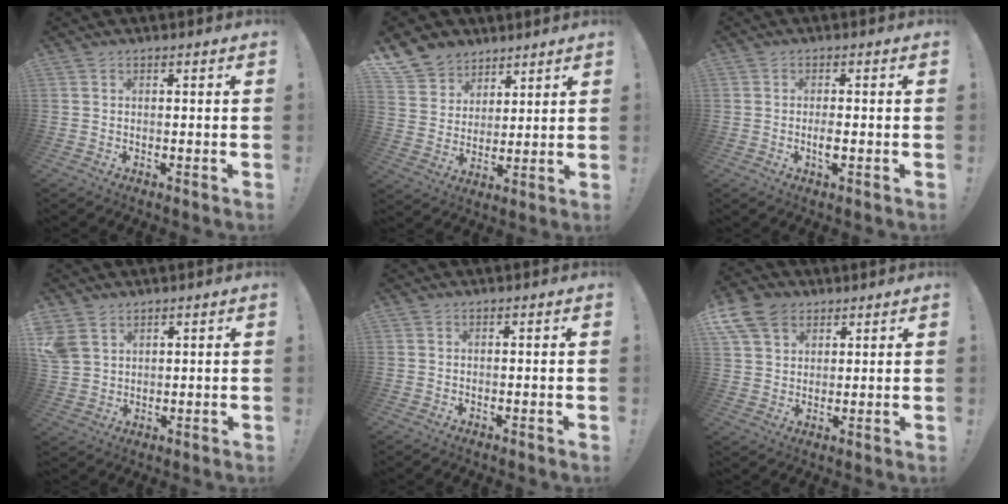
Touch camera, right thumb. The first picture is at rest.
{"total": 9.7, "force": [6.8, 6.8, 1.1], "torque": [-0.031, -0.052, 0.138]}
{"total": 1.2, "force": [-0.6, 0.8, 0.6], "torque": [-0.008, 0.000, -0.010]}
{"total": 6.1, "force": [3.7, 4.2, 2.4], "torque": [-0.050, -0.015, 0.076]}
{"total": 0.0}
{"total": 11.0, "force": [6.0, 7.8, 4.9], "torque": [-0.092, -0.026, 0.121]}